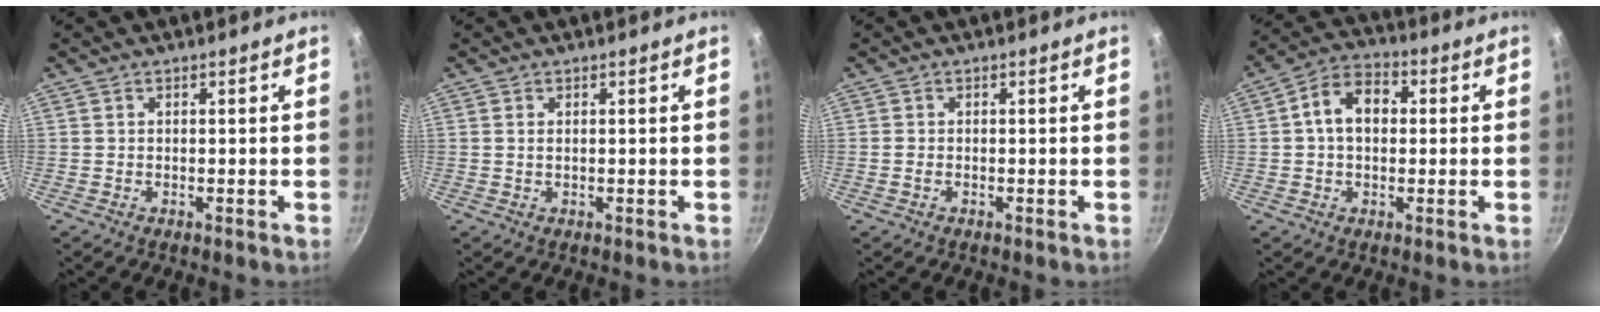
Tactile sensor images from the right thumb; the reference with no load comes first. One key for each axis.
{"total": 0.8, "fx": 0.2, "fy": 0.4, "fz": 0.7, "tx": -0.013, "ty": 0.000, "tz": 0.003}
{"total": 1.0, "fx": -0.3, "fy": 0.7, "fz": 0.7, "tx": -0.014, "ty": 0.001, "tz": -0.007}
{"total": 9.5, "fx": 1.1, "fy": 6.6, "fz": 6.7, "tx": -0.086, "ty": 0.026, "tz": 0.004}